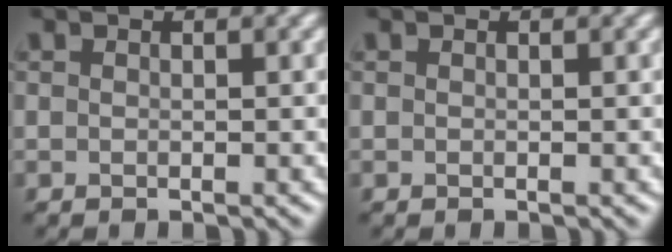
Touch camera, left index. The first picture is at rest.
{"total": 0.0}